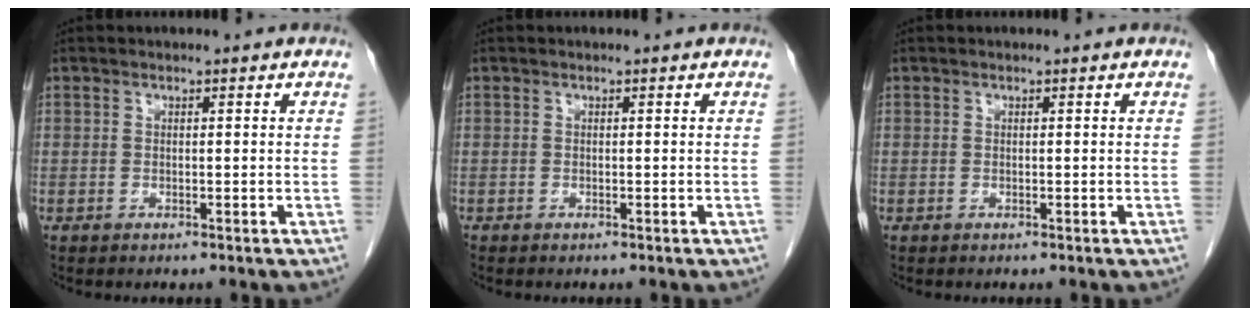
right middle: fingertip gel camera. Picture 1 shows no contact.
{"total": 0.0}
{"total": 0.0}